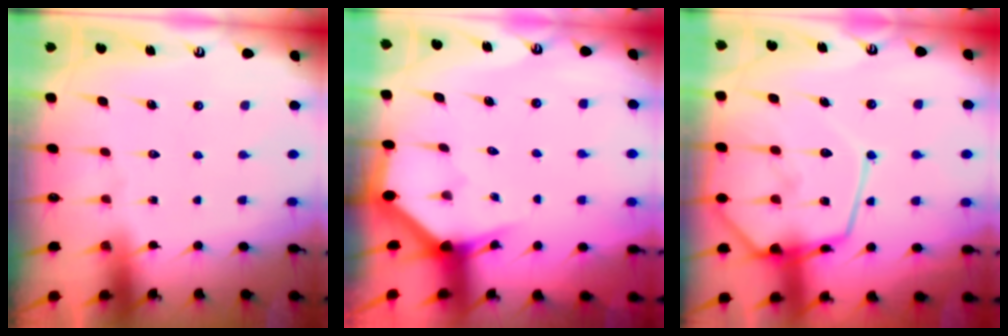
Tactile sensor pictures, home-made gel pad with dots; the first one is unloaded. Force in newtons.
{"total": 2.9, "press": 2.9, "slide": 0.1}
{"total": 19.1, "press": 19.0, "slide": 1.7}